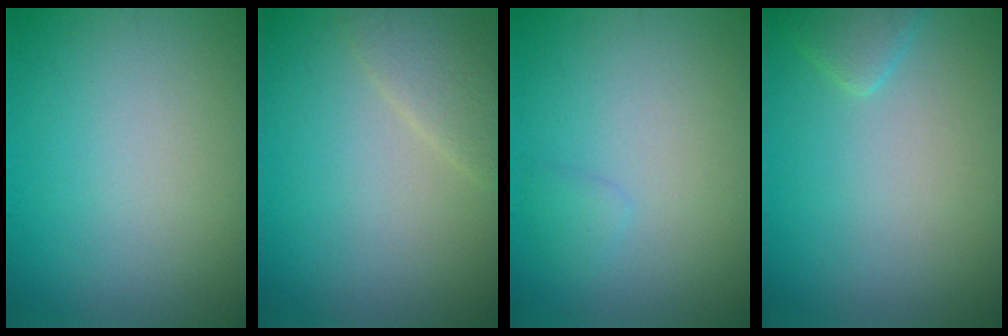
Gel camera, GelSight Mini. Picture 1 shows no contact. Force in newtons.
{"total": 2.2, "press": 2.1, "slide": 0.1}
{"total": 0.8, "press": 0.8, "slide": 0.1}
{"total": 1.7, "press": 1.7, "slide": 0.2}